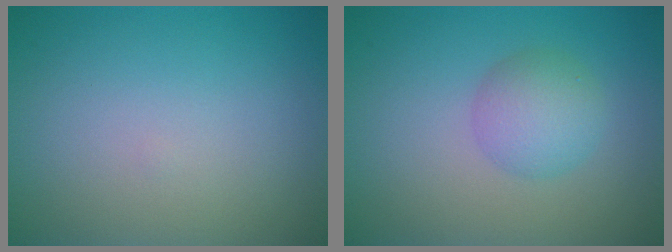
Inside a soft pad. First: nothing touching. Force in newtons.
{"total": 3.1, "press": 3.1, "slide": 0.0}